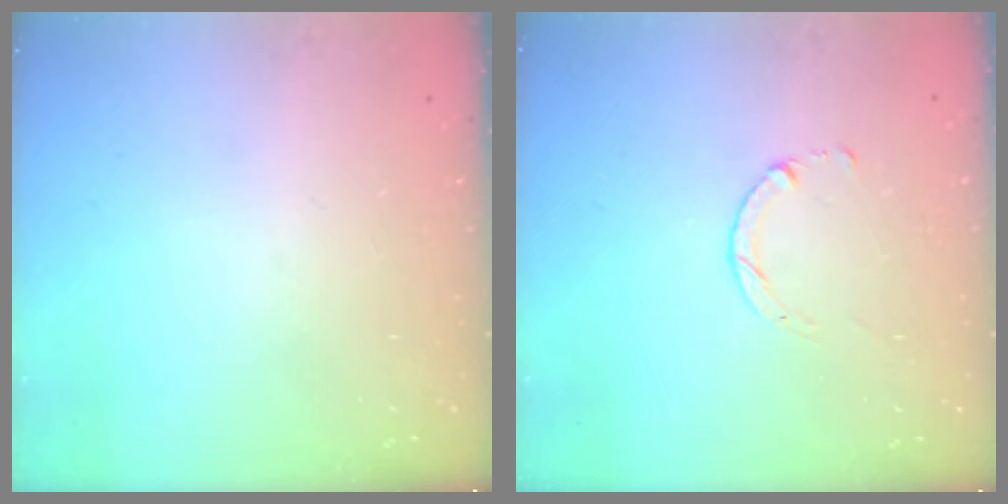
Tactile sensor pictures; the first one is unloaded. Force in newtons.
{"total": 1.4, "press": 1.4, "slide": 0.2}